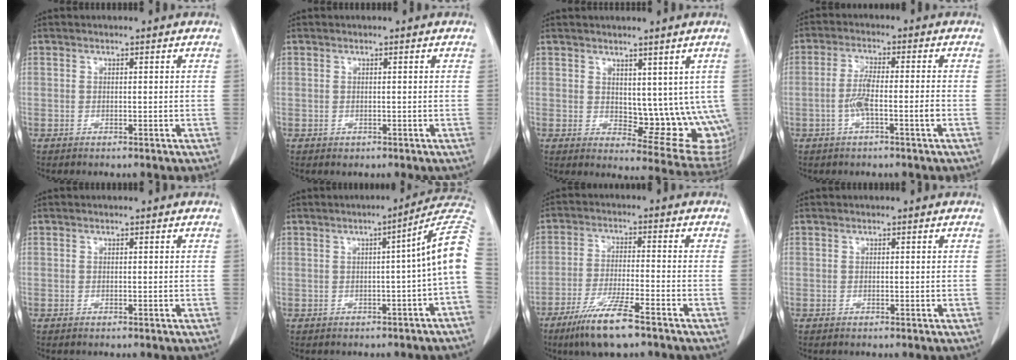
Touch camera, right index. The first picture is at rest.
{"total": 0.0}
{"total": 11.3, "force": [2.1, 6.0, 9.3], "torque": [-0.095, -0.011, 0.047]}
{"total": 5.0, "force": [-1.6, 0.2, 4.7], "torque": [-0.092, 0.009, -0.027]}
{"total": 0.0}
{"total": 8.3, "force": [-0.8, -1.1, 8.2], "torque": [-0.089, 0.020, -0.020]}
{"total": 9.3, "force": [-6.3, 0.6, 6.8], "torque": [-0.135, -0.024, -0.114]}
{"total": 0.0}